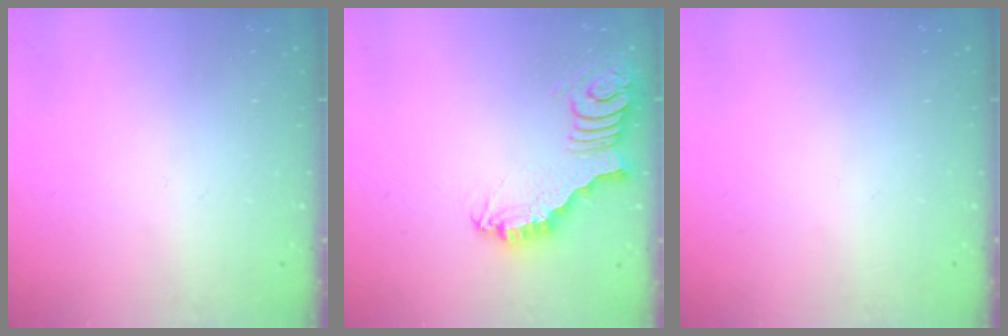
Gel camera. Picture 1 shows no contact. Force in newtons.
{"total": 3.0, "press": 3.0, "slide": 0.1}
{"total": 0.0}